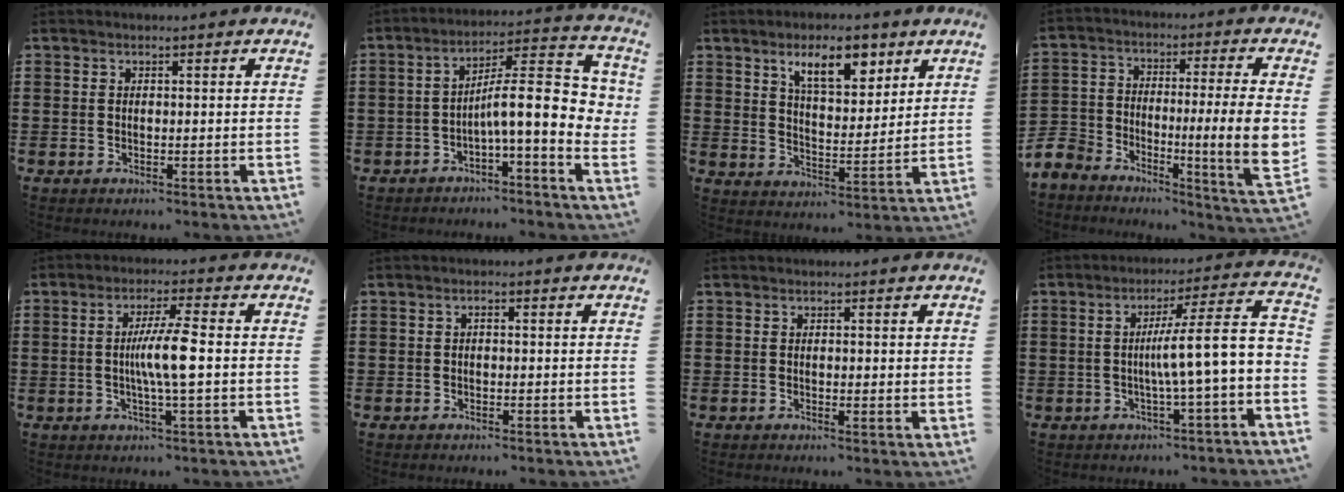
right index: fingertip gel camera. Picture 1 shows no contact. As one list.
[{"total": 10.6, "force": [-0.6, 2.4, 10.3], "torque": [-0.165, -0.015, -0.014]}, {"total": 8.6, "force": [5.3, 3.4, 5.9], "torque": [-0.099, -0.006, 0.089]}, {"total": 11.6, "force": [-4.2, 3.1, 10.3], "torque": [-0.192, -0.007, -0.079]}, {"total": 6.6, "force": [-0.3, 0.2, 6.6], "torque": [-0.124, -0.007, -0.014]}, {"total": 0.8, "force": [-0.2, 0.4, 0.6], "torque": [-0.013, -0.001, -0.004]}, {"total": 0.7, "force": [0.2, 0.2, 0.6], "torque": [-0.012, 0.002, 0.004]}, {"total": 9.2, "force": [-0.8, 0.3, 9.1], "torque": [-0.150, -0.020, -0.023]}]